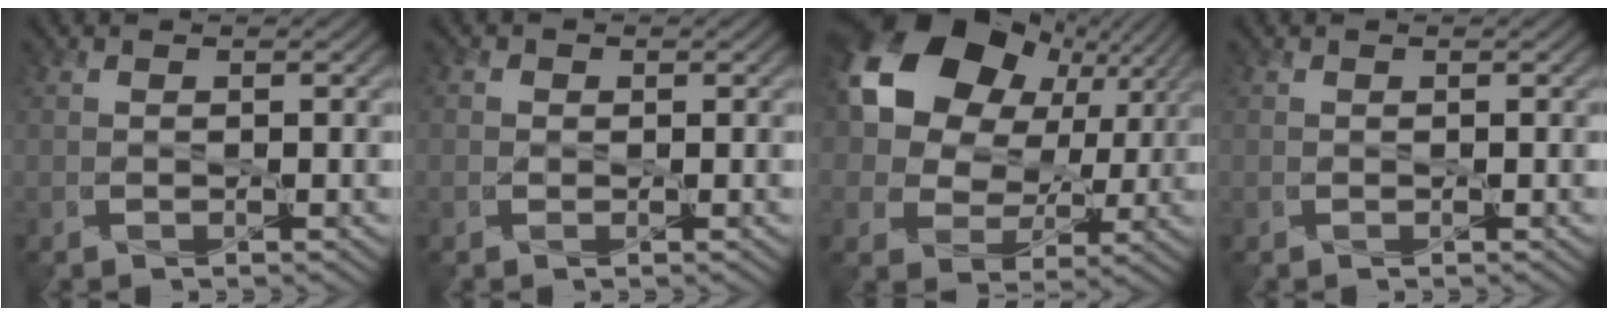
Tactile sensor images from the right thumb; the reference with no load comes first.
{"total": 0.7, "force": [-0.1, 0.7, 0.1], "torque": [0.002, -0.002, -0.001]}
{"total": 16.5, "force": [6.5, 12.0, 9.4], "torque": [-0.190, 0.035, 0.109]}
{"total": 0.0}